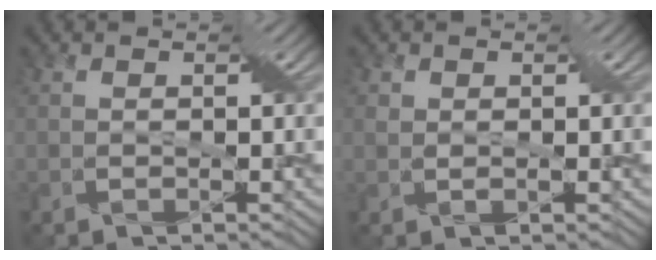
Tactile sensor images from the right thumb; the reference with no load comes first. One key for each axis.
{"total": 1.2, "fx": 0.5, "fy": 0.9, "fz": 0.5, "tx": -0.008, "ty": 0.005, "tz": 0.006}